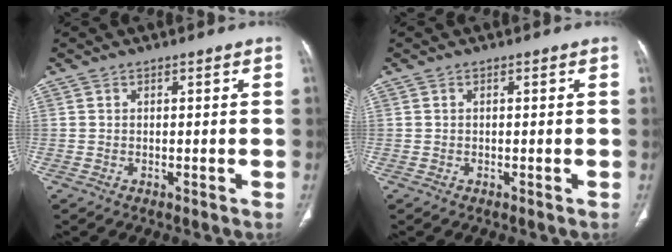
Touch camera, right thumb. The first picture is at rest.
{"total": 0.0}